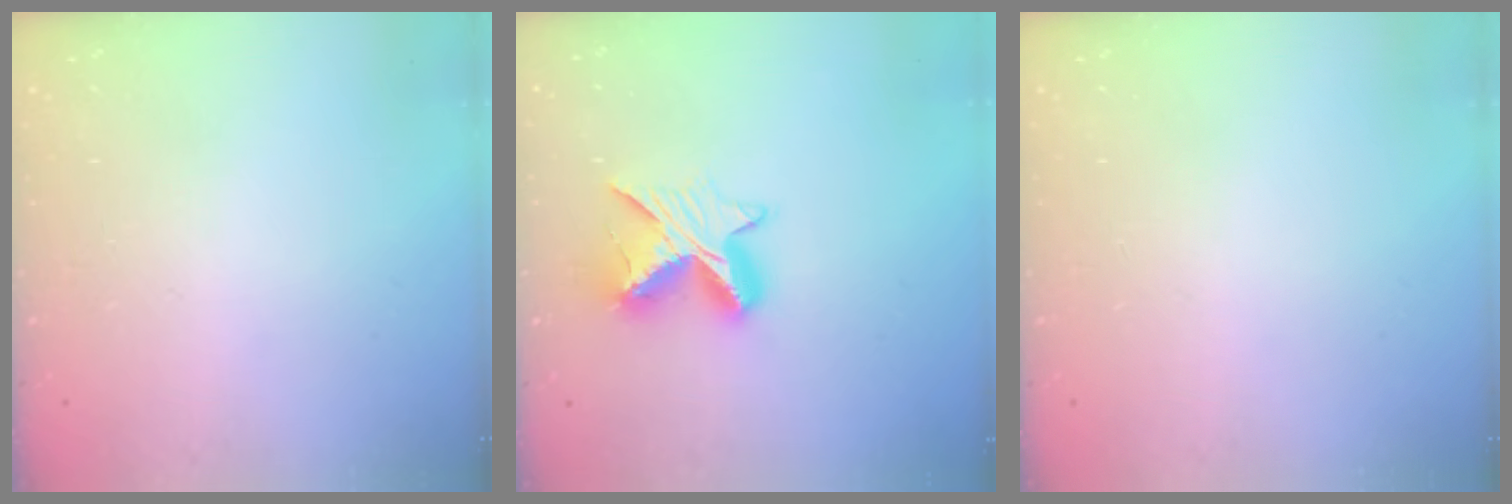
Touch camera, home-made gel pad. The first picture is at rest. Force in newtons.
{"total": 10.3, "press": 10.3, "slide": 0.7}
{"total": 0.0}